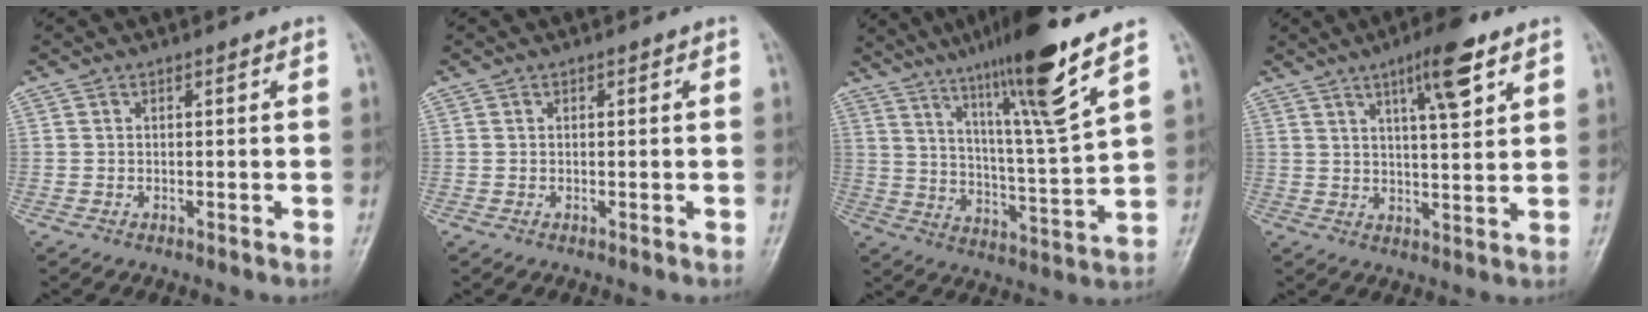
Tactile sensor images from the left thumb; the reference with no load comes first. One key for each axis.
{"total": 0.0}
{"total": 17.7, "fx": 11.4, "fy": 0.3, "fz": 13.5, "tx": -0.219, "ty": -0.058, "tz": 0.189}
{"total": 9.4, "fx": 5.2, "fy": 2.0, "fz": 7.5, "tx": -0.111, "ty": -0.025, "tz": 0.081}